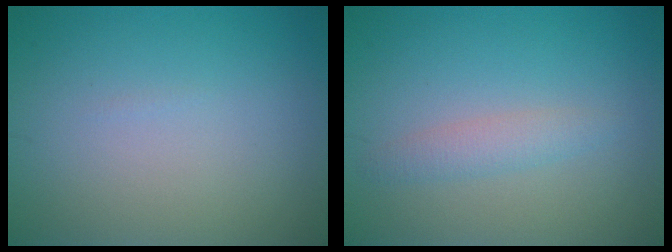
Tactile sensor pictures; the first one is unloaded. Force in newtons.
{"total": 1.7, "press": 1.7, "slide": 0.1}